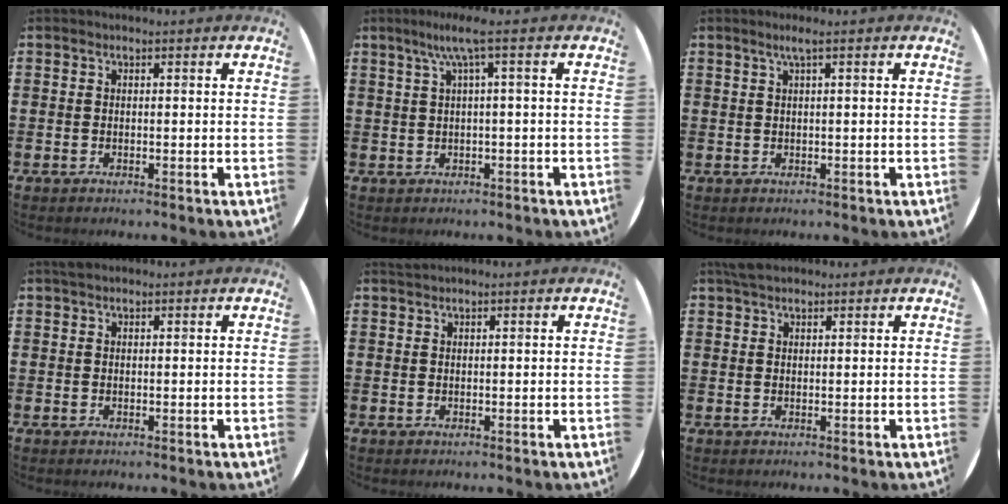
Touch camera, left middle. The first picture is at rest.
{"total": 3.9, "force": [1.4, -0.1, 3.6], "torque": [-0.073, 0.001, 0.021]}
{"total": 1.4, "force": [0.6, -0.1, 1.3], "torque": [-0.024, 0.003, 0.009]}
{"total": 0.7, "force": [0.6, 0.3, 0.1], "torque": [-0.004, 0.003, 0.012]}
{"total": 0.6, "force": [0.6, -0.1, 0.0], "torque": [0.000, 0.001, 0.012]}
{"total": 2.3, "force": [2.0, 0.9, 0.7], "torque": [-0.010, 0.005, 0.037]}